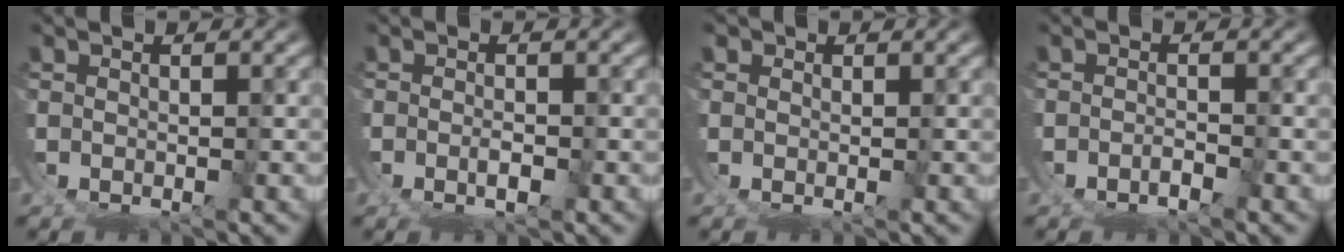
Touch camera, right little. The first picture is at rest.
{"total": 1.5, "force": [-0.7, -0.3, 1.3], "torque": [-0.020, -0.003, -0.010]}
{"total": 0.7, "force": [0.4, 0.5, 0.0], "torque": [-0.006, -0.003, 0.010]}
{"total": 1.3, "force": [-1.0, -0.5, 0.6], "torque": [-0.007, 0.000, -0.018]}